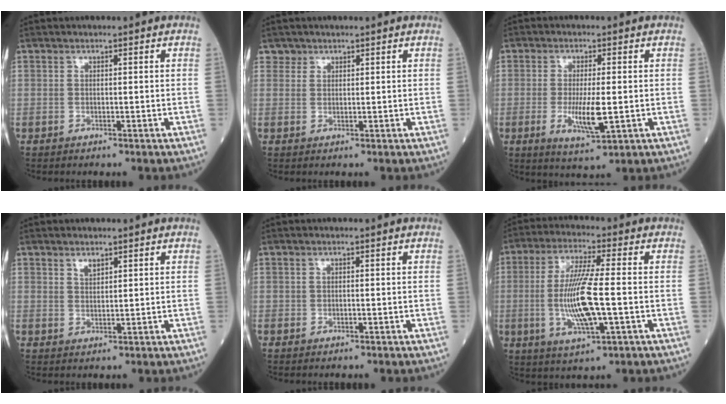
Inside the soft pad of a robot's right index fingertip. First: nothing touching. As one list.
[{"total": 1.2, "force": [0.9, 0.8, -0.3], "torque": [0.012, 0.004, 0.012]}, {"total": 6.4, "force": [-1.0, 1.2, 6.2], "torque": [-0.121, -0.014, -0.015]}, {"total": 1.5, "force": [1.2, 0.6, 0.8], "torque": [-0.015, -0.002, 0.024]}, {"total": 0.0}, {"total": 11.1, "force": [-1.4, 1.1, 11.0], "torque": [-0.226, -0.008, -0.026]}]